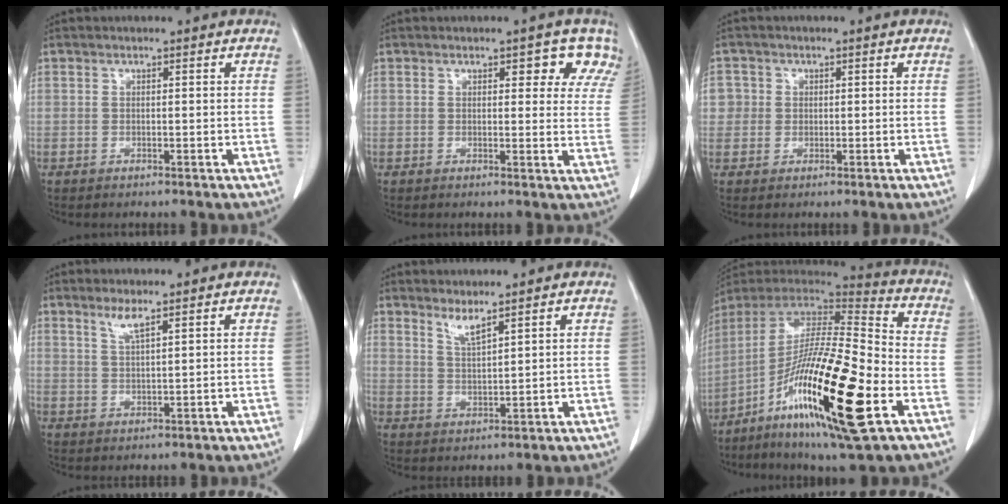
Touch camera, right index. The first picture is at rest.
{"total": 5.3, "force": [3.6, 2.7, 2.7], "torque": [-0.008, -0.002, 0.025]}
{"total": 3.0, "force": [0.4, 3.0, 0.1], "torque": [0.016, 0.006, 0.006]}
{"total": 2.5, "force": [1.8, -0.1, 1.7], "torque": [-0.039, -0.004, 0.039]}
{"total": 2.8, "force": [2.4, -0.2, 1.5], "torque": [-0.030, -0.015, 0.050]}
{"total": 25.0, "force": [-9.4, 2.4, 23.1], "torque": [-0.429, -0.044, -0.166]}